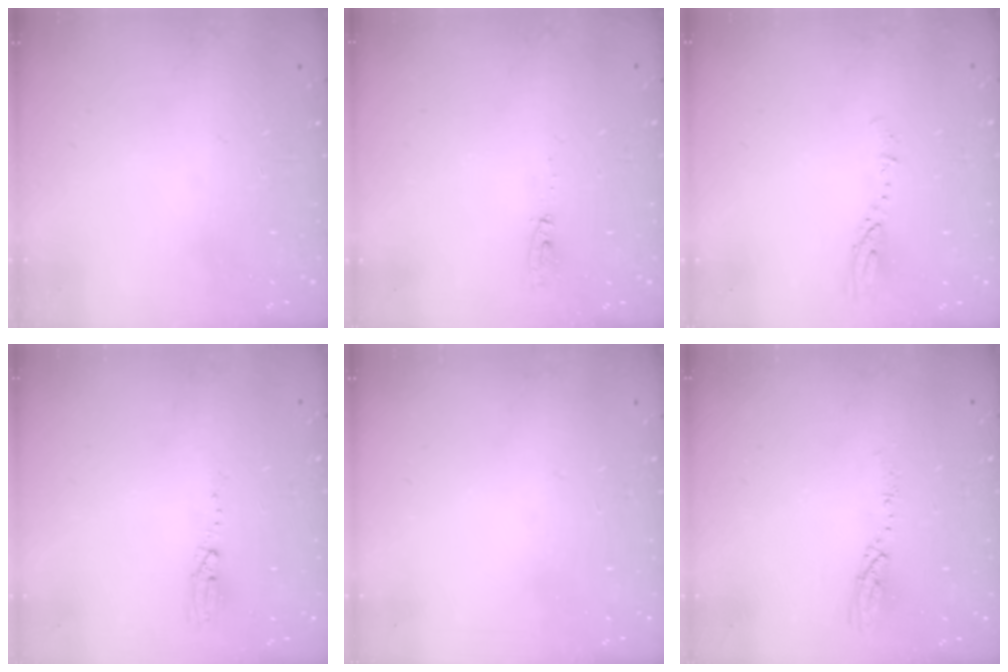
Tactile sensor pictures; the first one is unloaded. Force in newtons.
{"total": 16.2, "press": 5.8, "slide": 15.1}
{"total": 3.1, "press": 3.1, "slide": 0.4}
{"total": 14.6, "press": 5.0, "slide": 13.7}
{"total": 0.0}
{"total": 3.8, "press": 3.8, "slide": 0.2}